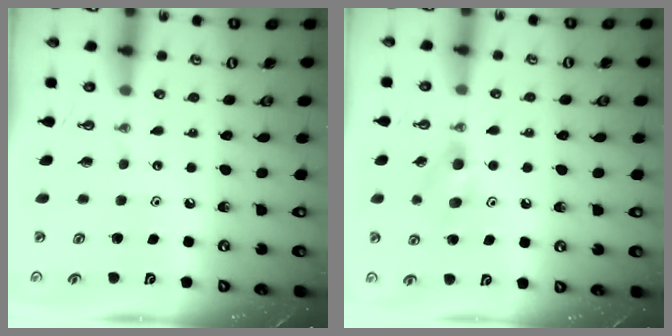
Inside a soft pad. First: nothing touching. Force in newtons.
{"total": 5.8, "press": 5.8, "slide": 0.3}